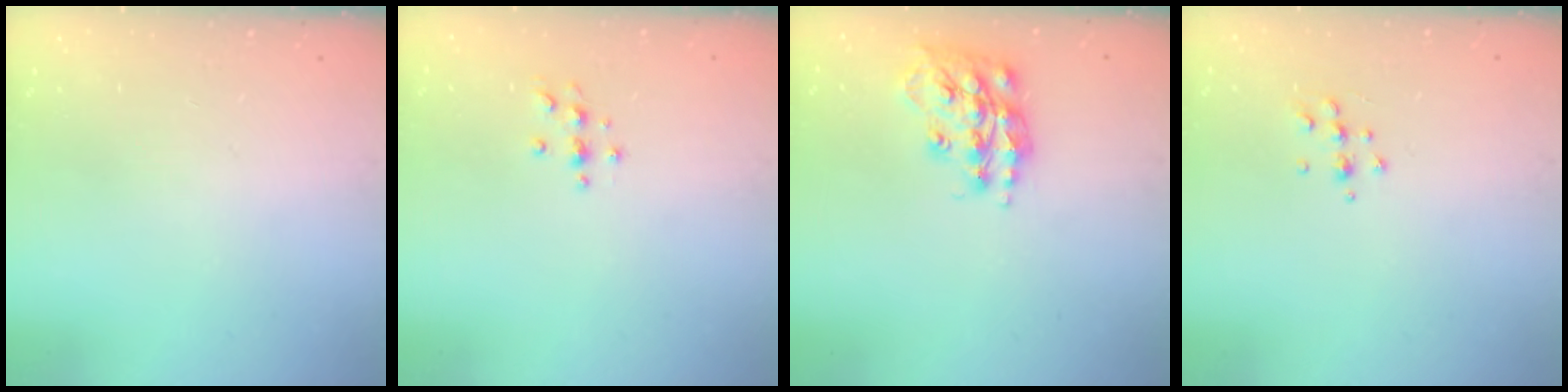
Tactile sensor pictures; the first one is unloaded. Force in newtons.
{"total": 3.7, "press": 3.6, "slide": 0.5}
{"total": 16.0, "press": 16.0, "slide": 1.2}
{"total": 6.3, "press": 6.2, "slide": 1.0}